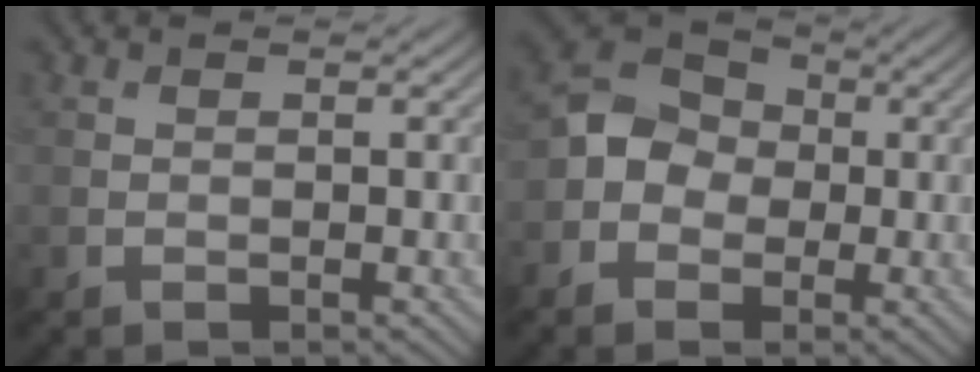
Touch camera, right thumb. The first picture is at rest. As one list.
[{"total": 5.7, "force": [-1.0, 4.9, 2.7], "torque": [-0.057, 0.011, -0.035]}]